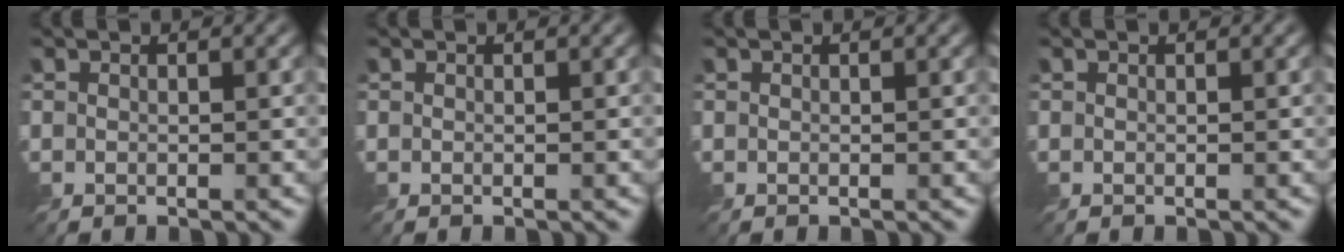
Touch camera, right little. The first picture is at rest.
{"total": 0.0}
{"total": 0.0}
{"total": 0.0}